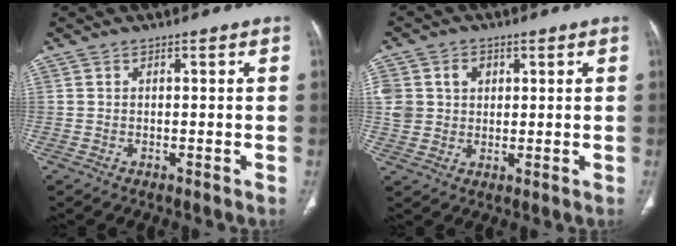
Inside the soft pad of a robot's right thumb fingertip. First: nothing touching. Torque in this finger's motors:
{"motor_torque": [0.88, 0.84, 0.23, 0.64, 0.00]}